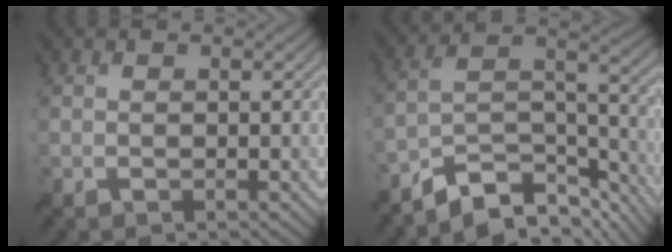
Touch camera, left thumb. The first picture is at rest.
{"total": 11.3, "force": [-8.9, 4.1, 5.7], "torque": [-0.101, 0.002, -0.156]}